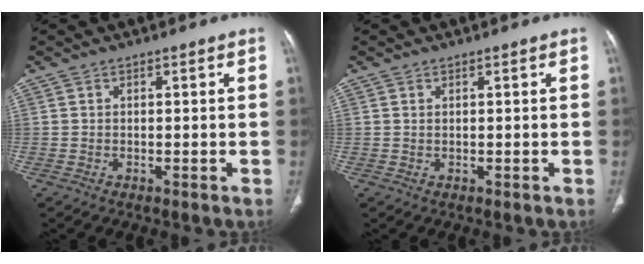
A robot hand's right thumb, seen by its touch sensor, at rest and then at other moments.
{"total": 0.0}